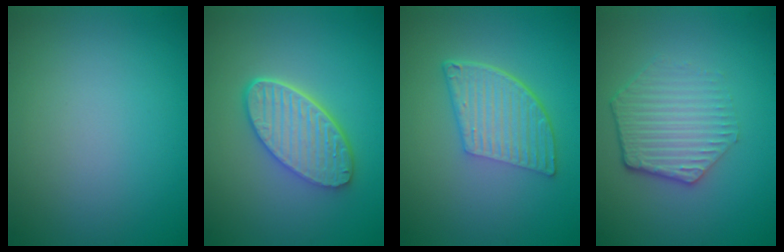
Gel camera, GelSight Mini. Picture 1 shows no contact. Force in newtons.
{"total": 5.6, "press": 4.4, "slide": 3.5}
{"total": 5.9, "press": 4.0, "slide": 4.4}
{"total": 4.3, "press": 3.2, "slide": 2.8}